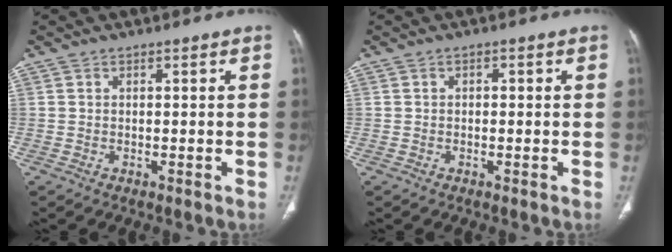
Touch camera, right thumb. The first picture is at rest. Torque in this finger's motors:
{"motor_torque": [0.00, -0.41, 0.27, 0.37, 0.01]}